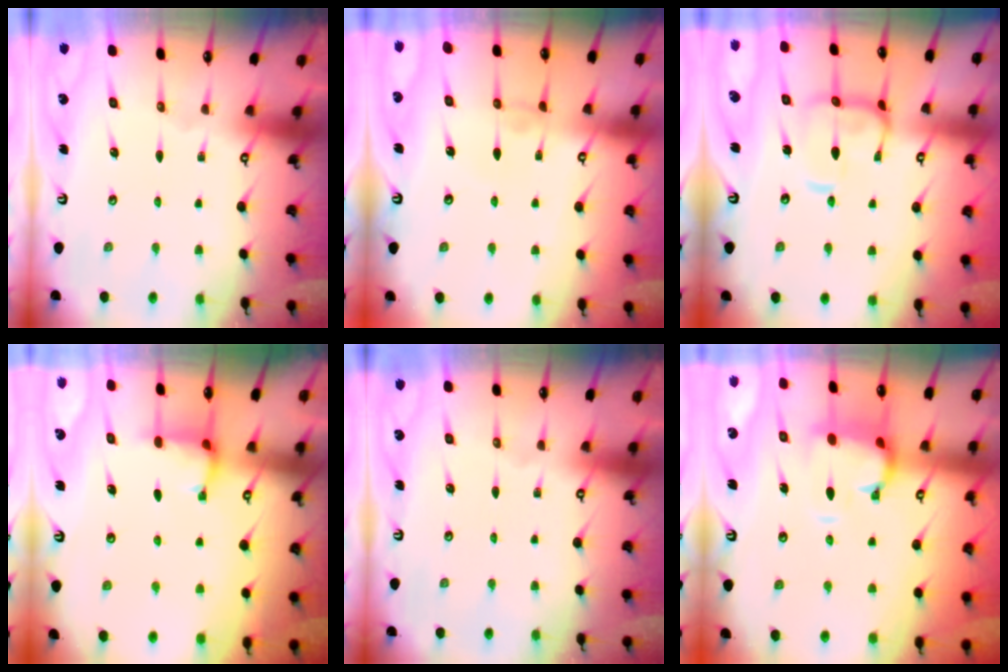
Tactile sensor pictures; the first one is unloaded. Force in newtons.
{"total": 1.4, "press": 1.3, "slide": 0.2}
{"total": 7.7, "press": 7.6, "slide": 1.0}
{"total": 2.5, "press": 2.5, "slide": 0.4}
{"total": 0.0}
{"total": 4.0, "press": 3.7, "slide": 1.5}